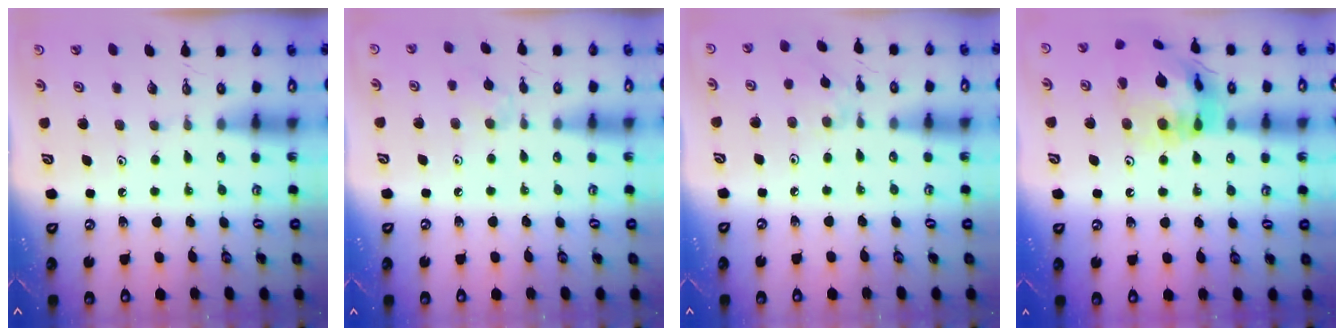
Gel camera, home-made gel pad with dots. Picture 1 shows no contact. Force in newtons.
{"total": 5.3, "press": 5.2, "slide": 0.7}
{"total": 2.8, "press": 2.7, "slide": 0.5}
{"total": 20.5, "press": 20.4, "slide": 2.3}